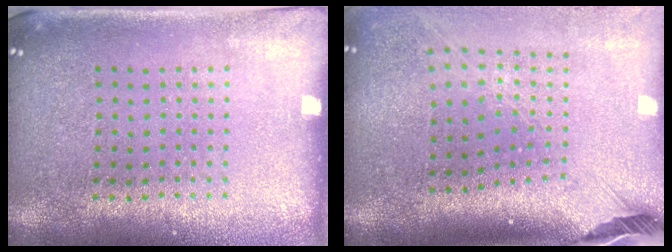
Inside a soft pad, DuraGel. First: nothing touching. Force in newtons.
{"total": 2.6, "press": 1.8, "slide": 1.8}